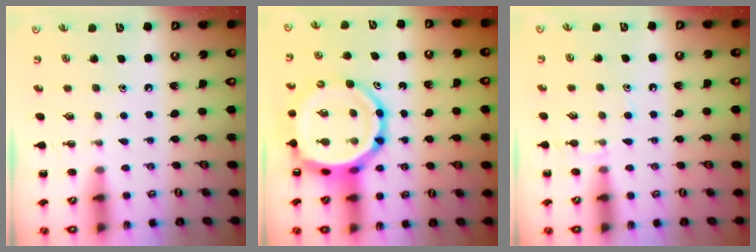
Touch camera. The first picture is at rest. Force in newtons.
{"total": 13.1, "press": 12.5, "slide": 3.9}
{"total": 5.5, "press": 5.2, "slide": 1.8}